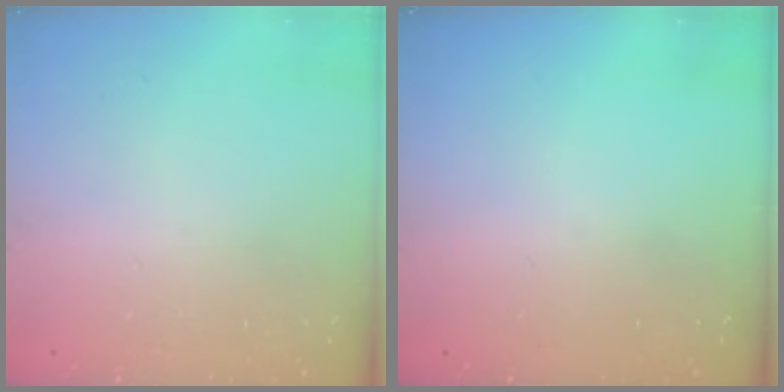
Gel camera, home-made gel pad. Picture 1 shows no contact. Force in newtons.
{"total": 0.0}